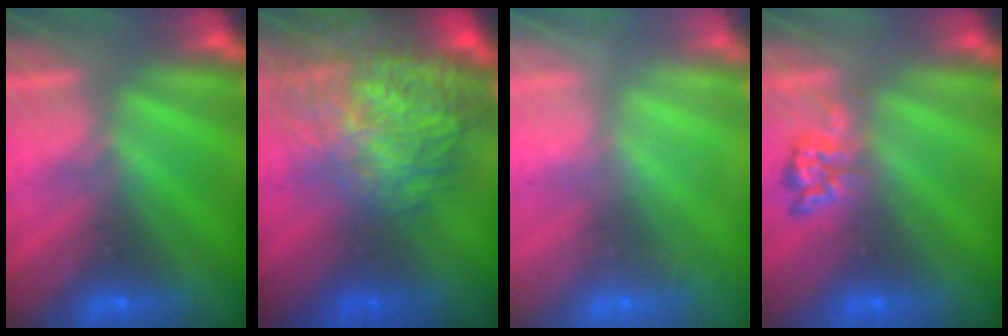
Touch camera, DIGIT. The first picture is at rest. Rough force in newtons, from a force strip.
{"total": 11.0}
{"total": 2.4}
{"total": 2.4}